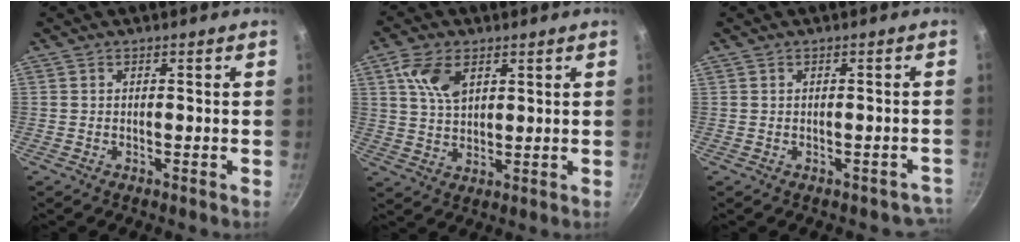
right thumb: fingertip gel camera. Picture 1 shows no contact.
{"total": 7.5, "force": [3.3, 4.5, 5.0], "torque": [-0.090, -0.007, 0.064]}
{"total": 3.2, "force": [-1.7, 2.4, 1.2], "torque": [0.023, 0.039, 0.001]}